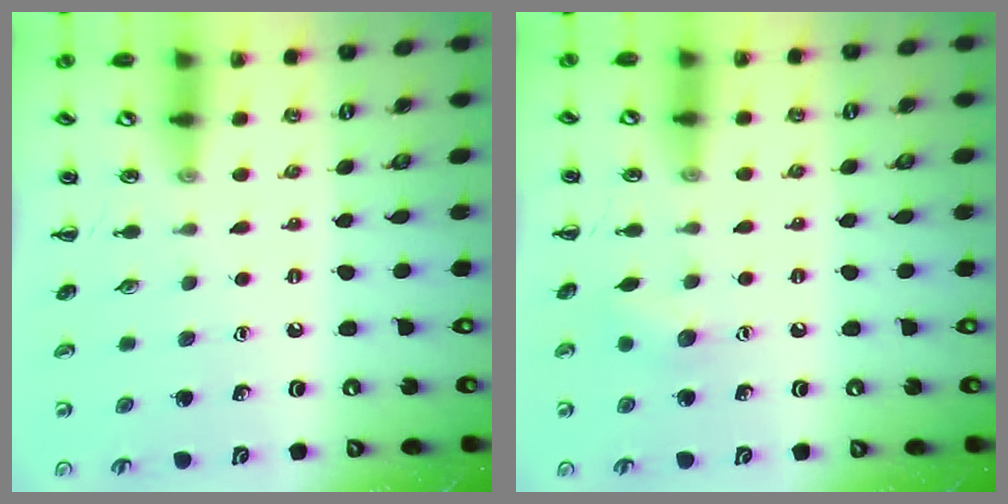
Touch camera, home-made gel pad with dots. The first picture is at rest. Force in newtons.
{"total": 5.8, "press": 5.6, "slide": 1.3}